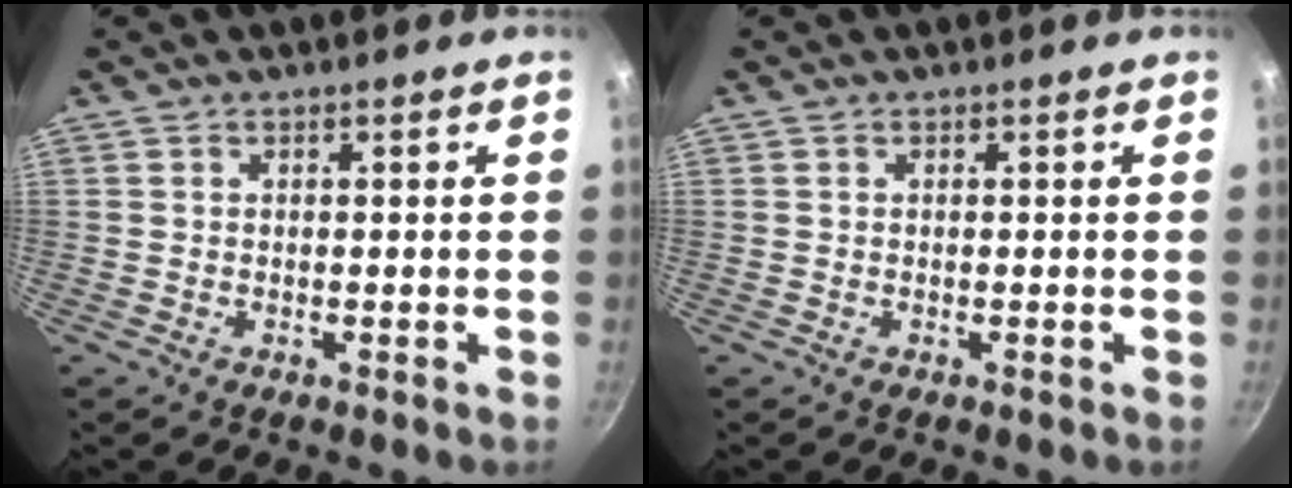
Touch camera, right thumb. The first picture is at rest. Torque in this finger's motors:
{"motor_torque": [0.03, 0.01, -0.05, 0.20, 0.02]}